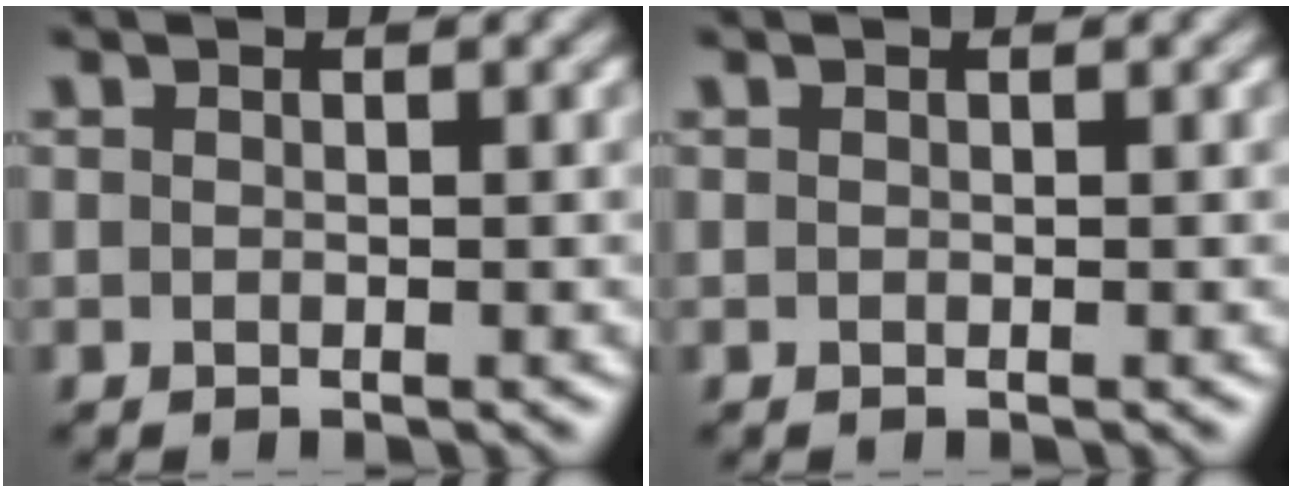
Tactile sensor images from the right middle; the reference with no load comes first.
{"total": 0.0}